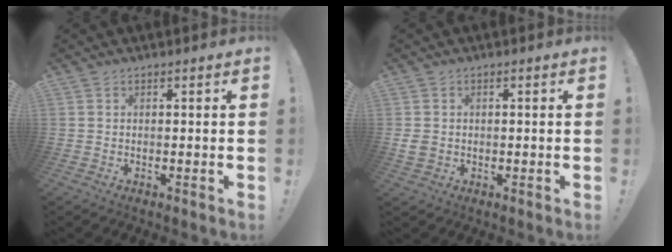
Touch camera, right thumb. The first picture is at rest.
{"total": 3.4, "force": [0.0, 2.8, 1.9], "torque": [-0.046, -0.002, -0.001]}